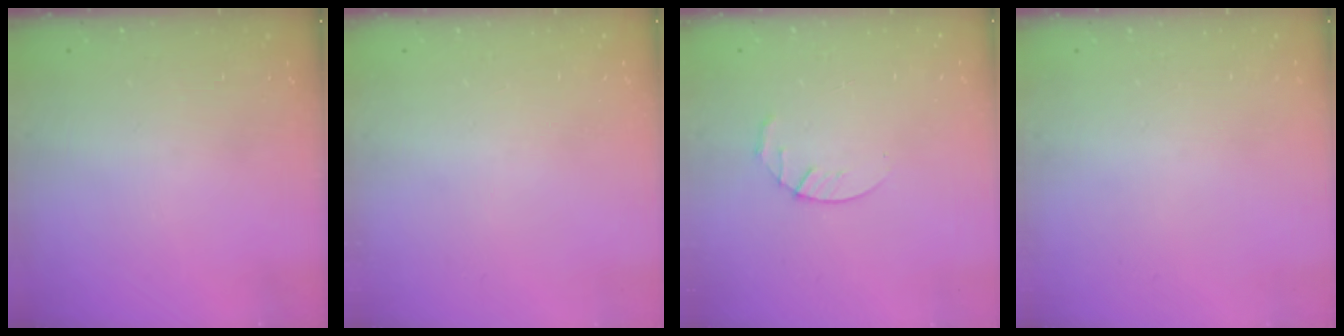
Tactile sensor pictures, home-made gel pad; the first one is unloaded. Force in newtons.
{"total": 0.0}
{"total": 3.0, "press": 2.9, "slide": 0.5}
{"total": 0.0}